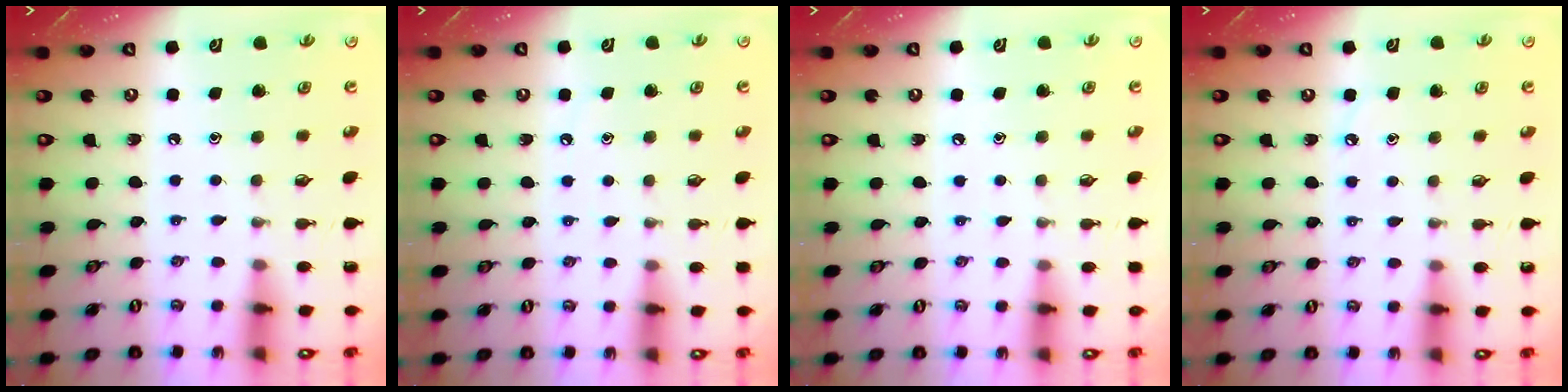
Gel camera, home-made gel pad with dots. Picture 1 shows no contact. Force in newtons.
{"total": 4.5, "press": 4.4, "slide": 0.7}
{"total": 5.3, "press": 5.2, "slide": 0.7}
{"total": 2.8, "press": 2.7, "slide": 0.4}